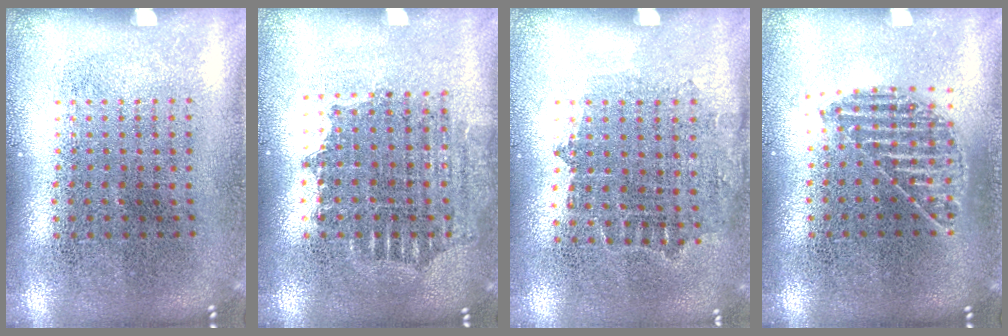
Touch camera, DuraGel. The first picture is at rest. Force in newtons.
{"total": 1.6, "press": 1.3, "slide": 0.8}
{"total": 0.8, "press": 0.8, "slide": 0.4}
{"total": 1.1, "press": 1.0, "slide": 0.5}